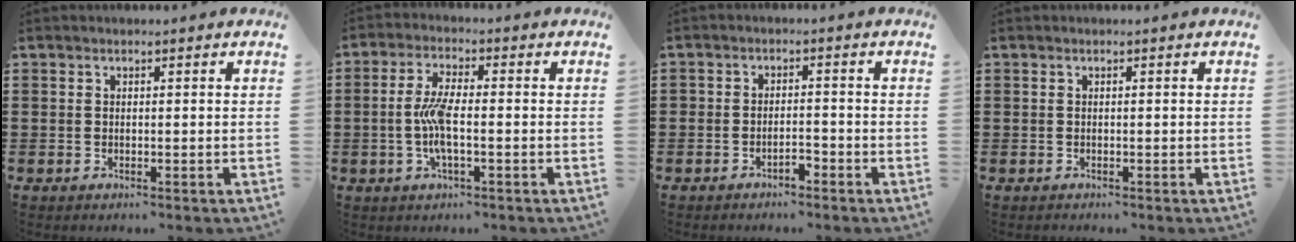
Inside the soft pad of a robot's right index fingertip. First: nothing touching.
{"total": 5.7, "force": [-1.0, 1.4, 5.5], "torque": [-0.126, -0.006, -0.029]}
{"total": 2.1, "force": [-1.8, 0.6, 0.8], "torque": [-0.020, 0.002, -0.036]}
{"total": 0.0}